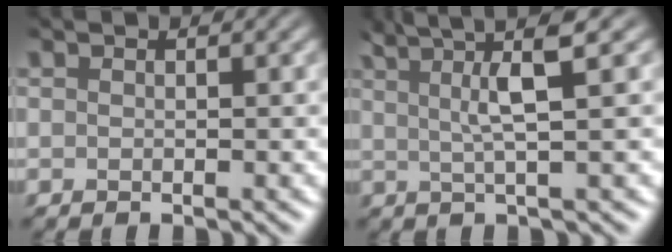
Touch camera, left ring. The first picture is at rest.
{"total": 5.4, "force": [2.3, 0.7, 4.8], "torque": [-0.083, 0.011, 0.040]}